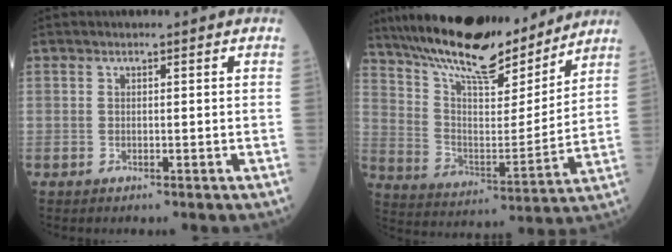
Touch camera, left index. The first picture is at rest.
{"total": 19.5, "force": [16.6, 4.6, 9.2], "torque": [-0.164, 0.001, 0.275]}